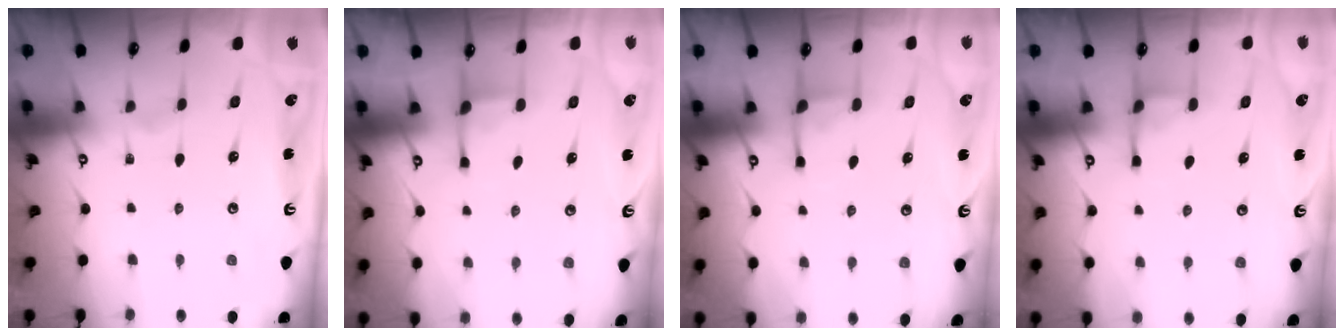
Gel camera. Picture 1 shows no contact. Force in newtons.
{"total": 2.7, "press": 2.6, "slide": 0.7}
{"total": 3.7, "press": 3.6, "slide": 0.7}
{"total": 4.0, "press": 3.9, "slide": 0.6}